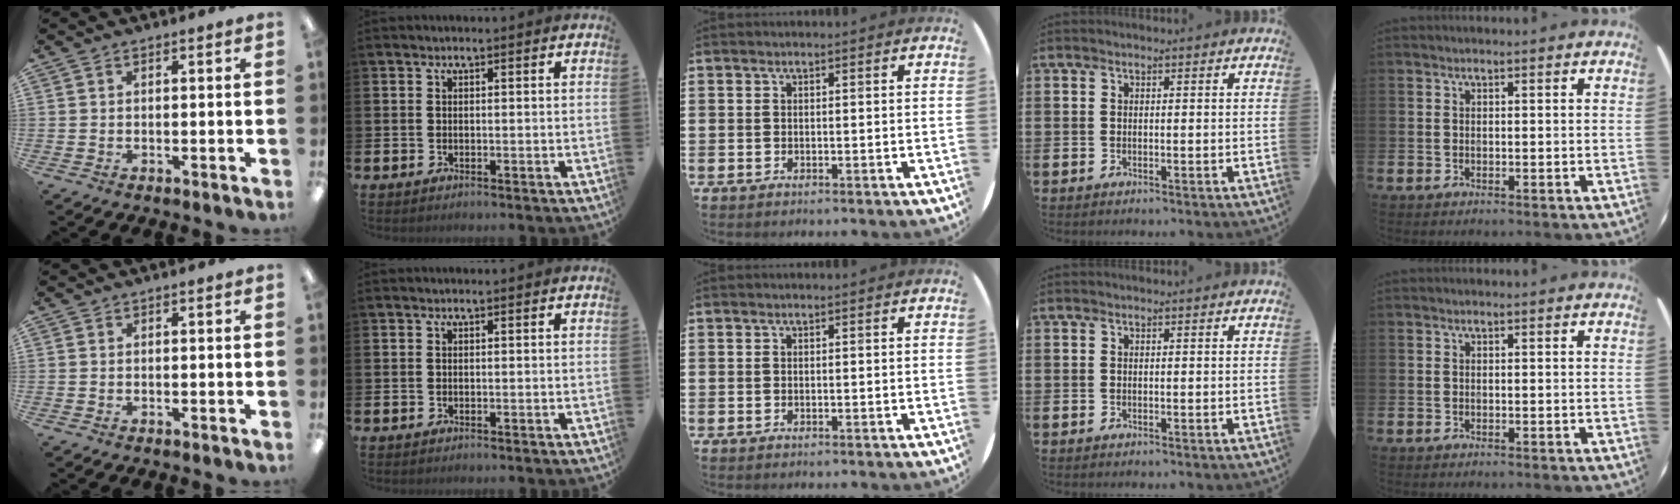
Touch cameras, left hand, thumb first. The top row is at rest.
{}